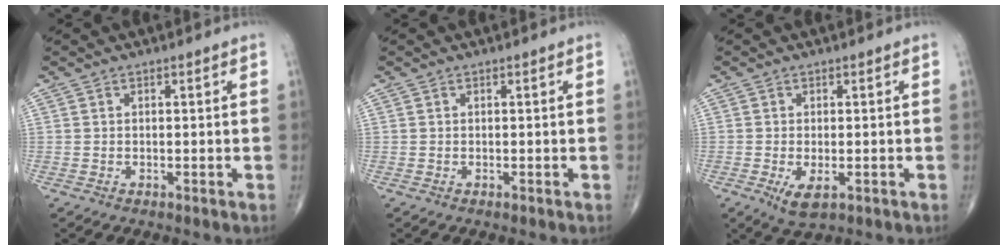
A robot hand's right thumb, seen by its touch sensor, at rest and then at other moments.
{"total": 0.0}
{"total": 3.9, "force": [-1.4, 1.7, 3.3], "torque": [-0.059, -0.009, -0.018]}